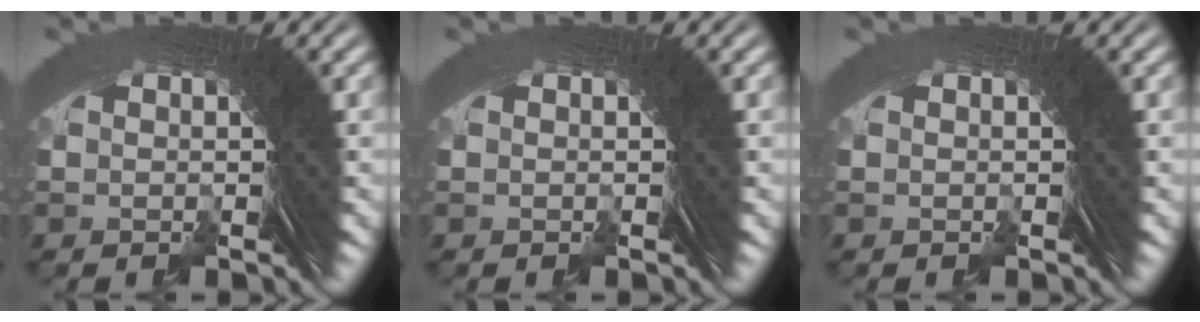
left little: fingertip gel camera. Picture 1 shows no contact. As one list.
[{"total": 0.0}, {"total": 0.0}]